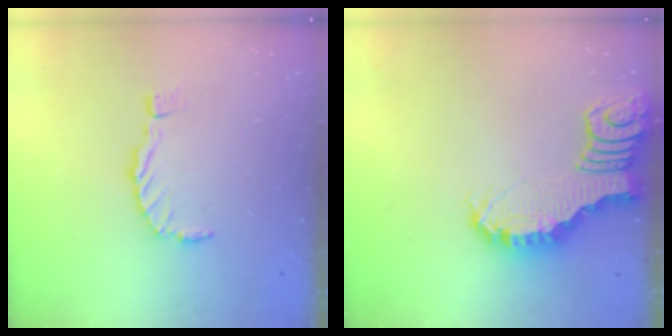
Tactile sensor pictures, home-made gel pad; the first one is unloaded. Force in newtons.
{"total": 2.7, "press": 2.6, "slide": 0.4}